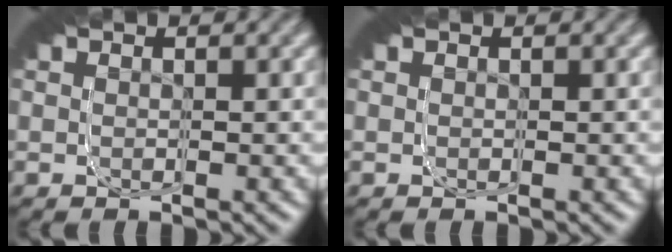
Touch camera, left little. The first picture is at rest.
{"total": 0.0}